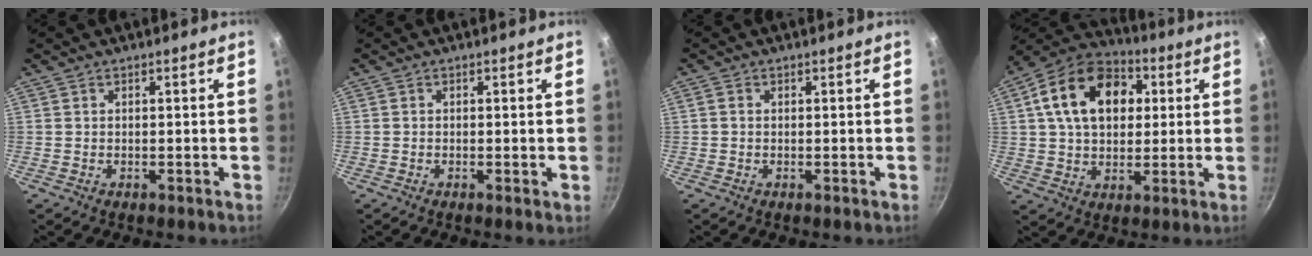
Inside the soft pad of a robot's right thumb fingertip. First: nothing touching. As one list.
[{"total": 0.6, "force": [-0.1, 0.1, 0.6], "torque": [-0.008, -0.001, -0.004]}, {"total": 0.8, "force": [0.0, 0.6, 0.4], "torque": [-0.007, 0.004, -0.001]}, {"total": 18.4, "force": [4.5, 12.7, 12.5], "torque": [-0.184, 0.020, 0.060]}]